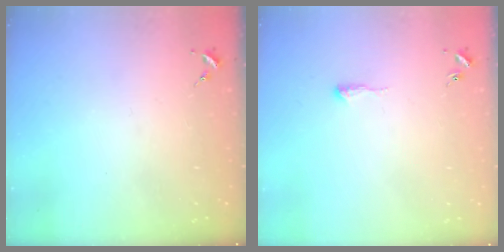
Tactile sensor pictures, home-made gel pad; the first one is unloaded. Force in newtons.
{"total": 3.9, "press": 3.8, "slide": 0.7}